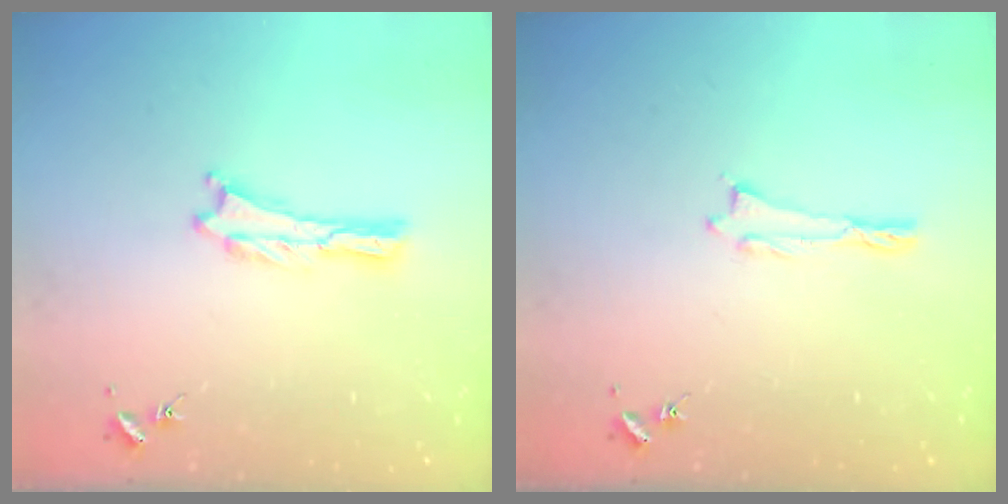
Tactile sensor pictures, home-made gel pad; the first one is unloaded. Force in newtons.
{"total": 0.0}